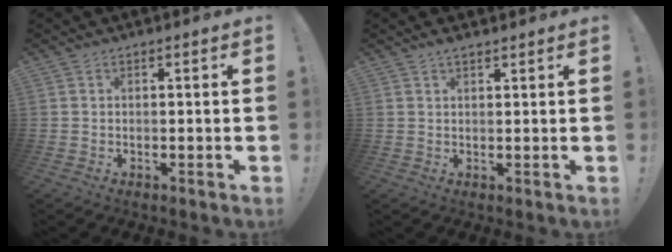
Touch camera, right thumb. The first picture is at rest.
{"total": 2.0, "force": [1.7, 0.4, 0.8], "torque": [-0.009, -0.010, 0.030]}